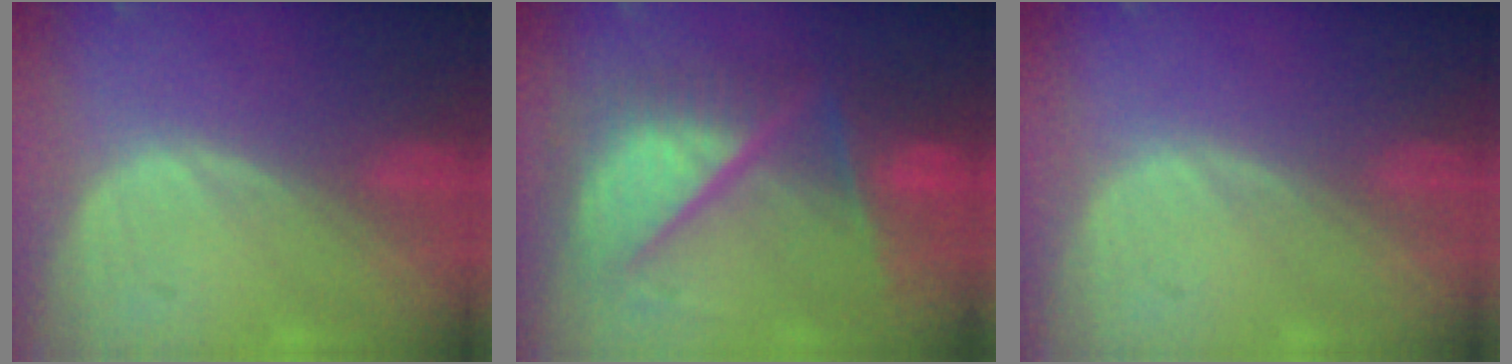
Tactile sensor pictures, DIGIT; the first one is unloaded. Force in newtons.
{"total": 11.0, "press": 11.0, "slide": 1.3}
{"total": 0.0}